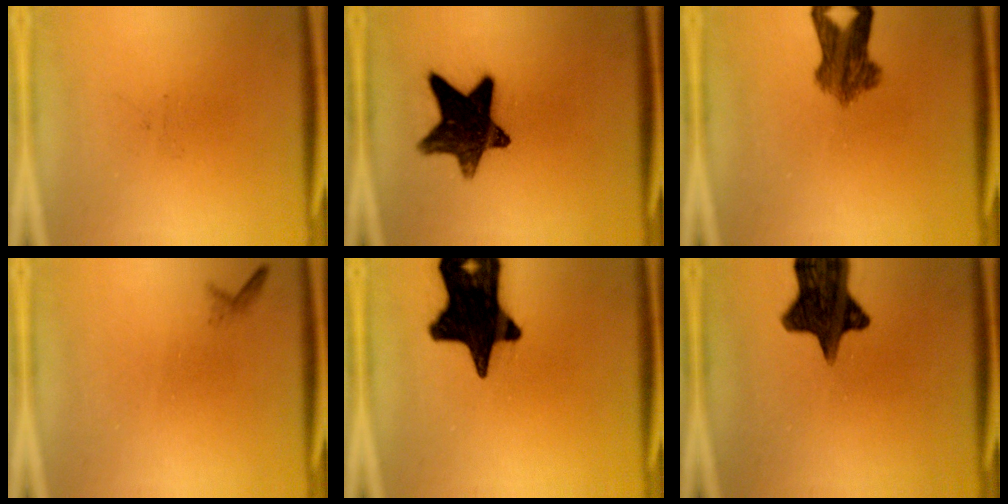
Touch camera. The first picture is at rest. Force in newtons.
{"total": 13.7}
{"total": 6.7}
{"total": 0.6}
{"total": 19.9}
{"total": 14.3}